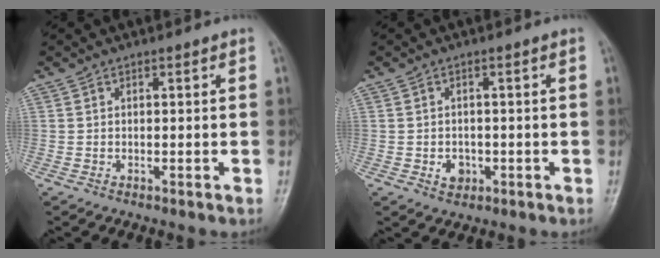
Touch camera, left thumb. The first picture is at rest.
{"total": 2.7, "force": [-0.8, 2.2, 1.3], "torque": [-0.010, 0.003, -0.006]}